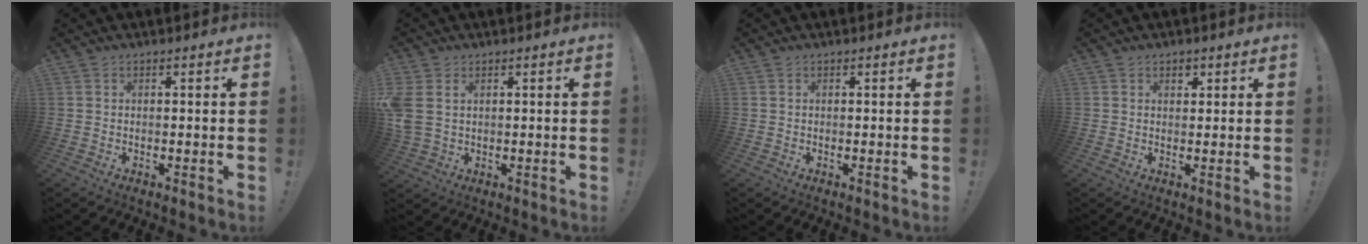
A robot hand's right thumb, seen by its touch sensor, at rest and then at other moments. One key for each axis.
{"total": 5.4, "fx": 1.6, "fy": 3.8, "fz": 3.5, "tx": -0.078, "ty": -0.002, "tz": 0.035}
{"total": 0.0}
{"total": 2.4, "fx": 1.3, "fy": 1.8, "fz": 0.8, "tx": 0.000, "ty": -0.007, "tz": 0.019}